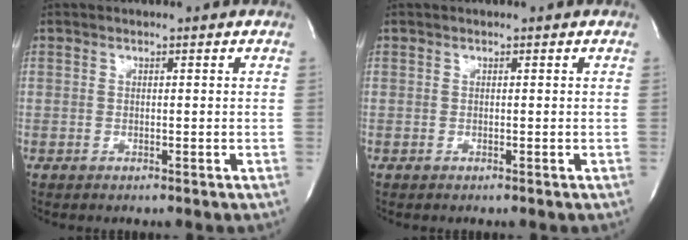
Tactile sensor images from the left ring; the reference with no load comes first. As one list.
[{"total": 0.0}]